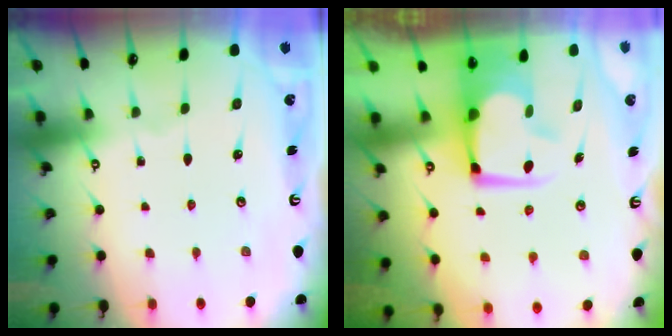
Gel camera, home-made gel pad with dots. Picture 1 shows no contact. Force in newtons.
{"total": 6.9, "press": 6.9, "slide": 0.7}